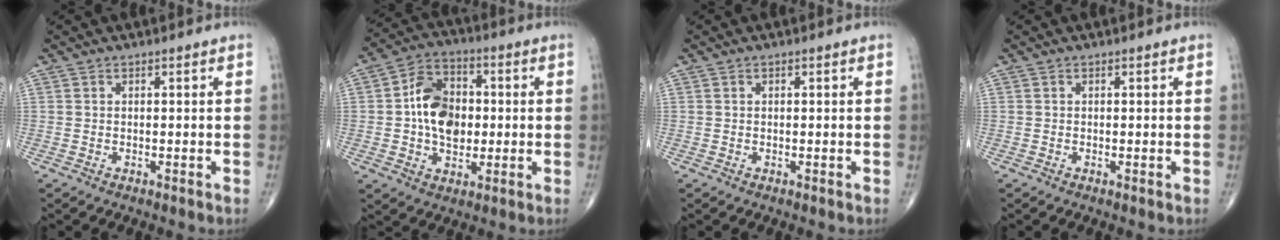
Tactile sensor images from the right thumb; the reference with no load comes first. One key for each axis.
{"total": 12.2, "fx": 0.2, "fy": 8.7, "fz": 8.5, "tx": -0.118, "ty": 0.018, "tz": -0.002}
{"total": 0.0}
{"total": 0.0}